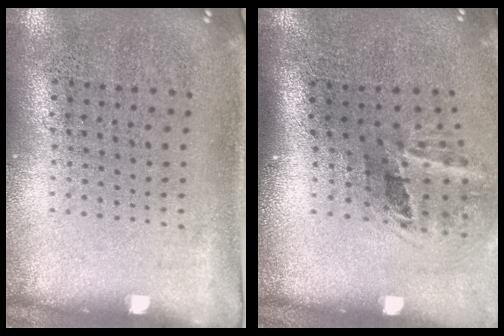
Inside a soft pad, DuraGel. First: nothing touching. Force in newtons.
{"total": 2.0, "press": 1.2, "slide": 1.6}